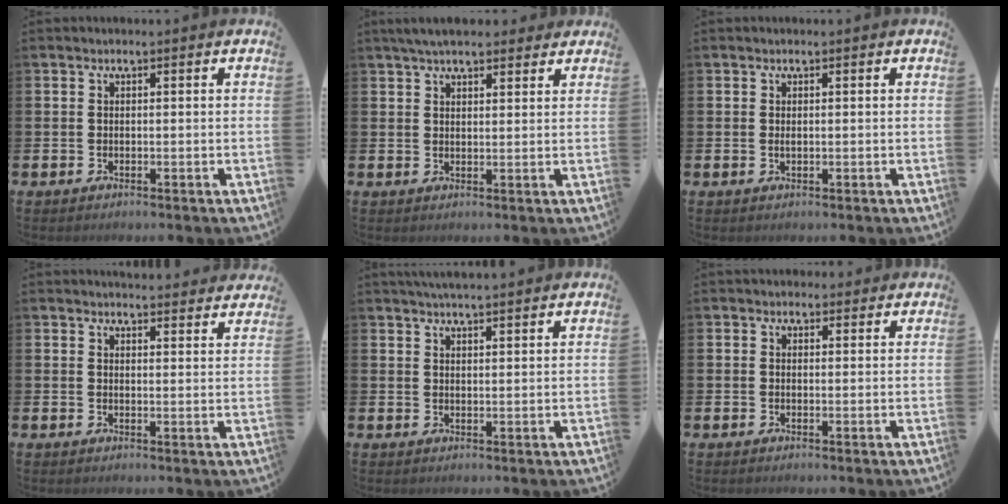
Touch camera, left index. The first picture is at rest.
{"total": 4.5, "force": [4.0, 1.3, 1.6], "torque": [-0.034, -0.007, 0.074]}
{"total": 0.6, "force": [0.2, 0.2, 0.5], "torque": [-0.006, 0.000, 0.002]}
{"total": 3.5, "force": [3.5, 0.1, -0.1], "torque": [0.009, -0.028, 0.061]}
{"total": 3.5, "force": [3.4, -0.1, 0.6], "torque": [-0.013, -0.013, 0.061]}
{"total": 1.6, "force": [1.4, 0.8, 0.0], "torque": [0.009, 0.000, 0.025]}